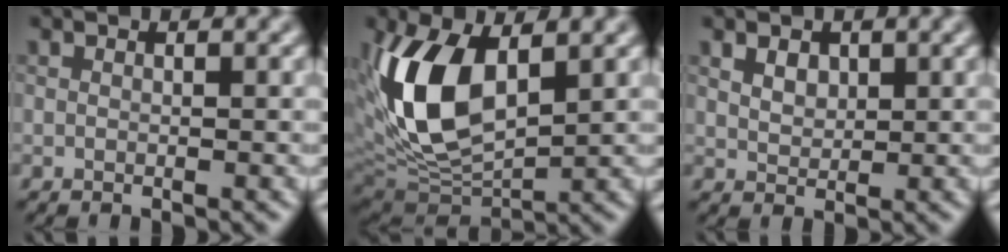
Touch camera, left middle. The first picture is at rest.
{"total": 9.7, "force": [1.3, 5.0, 8.2], "torque": [-0.188, 0.005, 0.025]}
{"total": 1.0, "force": [0.4, 0.8, 0.4], "torque": [-0.015, 0.003, 0.022]}